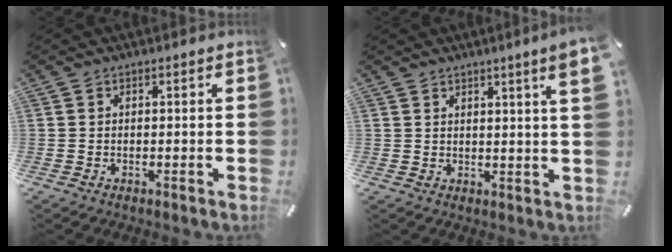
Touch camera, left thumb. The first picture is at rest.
{"total": 4.8, "force": [3.0, 0.0, 3.7], "torque": [-0.060, -0.010, 0.047]}